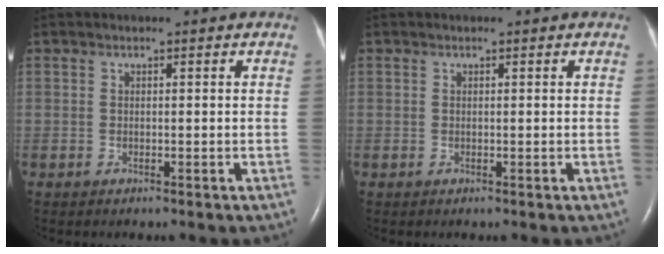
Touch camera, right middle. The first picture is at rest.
{"total": 0.0}